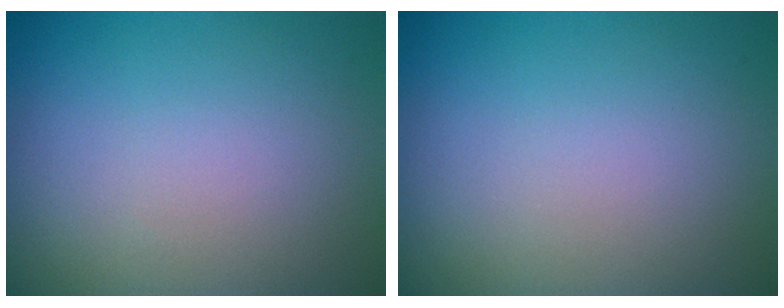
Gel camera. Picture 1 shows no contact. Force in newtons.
{"total": 0.0}